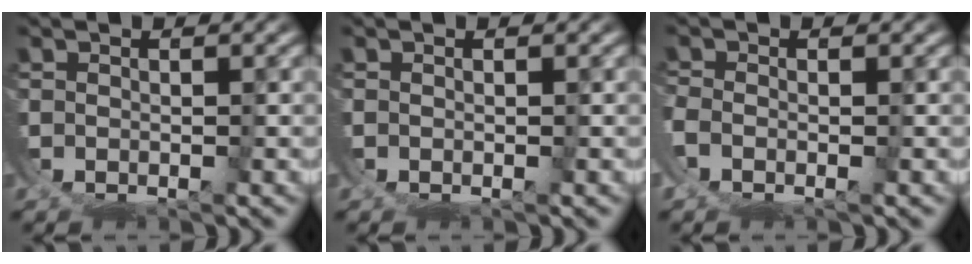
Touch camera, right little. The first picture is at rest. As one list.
[{"total": 0.0}, {"total": 2.0, "force": [-1.4, 1.1, 1.0], "torque": [-0.036, -0.018, -0.016]}]